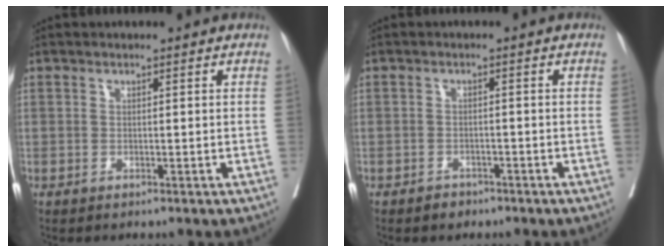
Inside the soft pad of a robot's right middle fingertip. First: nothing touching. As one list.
[{"total": 1.9, "force": [-1.4, 1.1, 0.3], "torque": [-0.010, 0.003, -0.021]}]